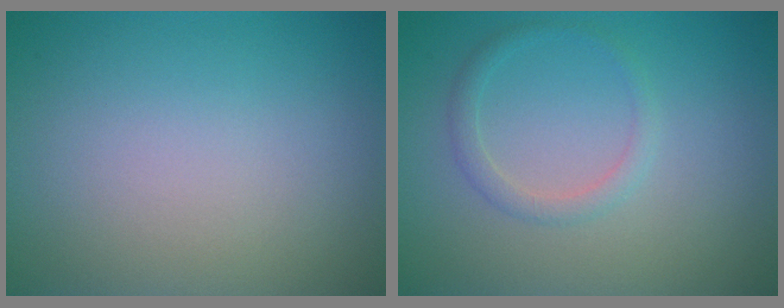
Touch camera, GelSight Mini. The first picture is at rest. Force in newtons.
{"total": 1.5, "press": 1.5, "slide": 0.0}